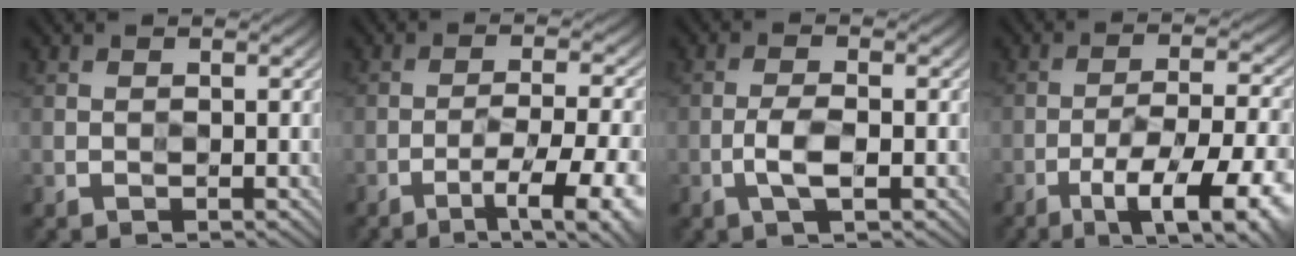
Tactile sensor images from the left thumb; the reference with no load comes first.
{"total": 8.9, "force": [-4.8, 2.2, 7.2], "torque": [-0.107, -0.002, -0.063]}
{"total": 3.2, "force": [-1.5, 1.1, 2.6], "torque": [-0.056, -0.004, -0.028]}
{"total": 11.7, "force": [-6.2, 3.6, 9.3], "torque": [-0.139, -0.001, -0.093]}